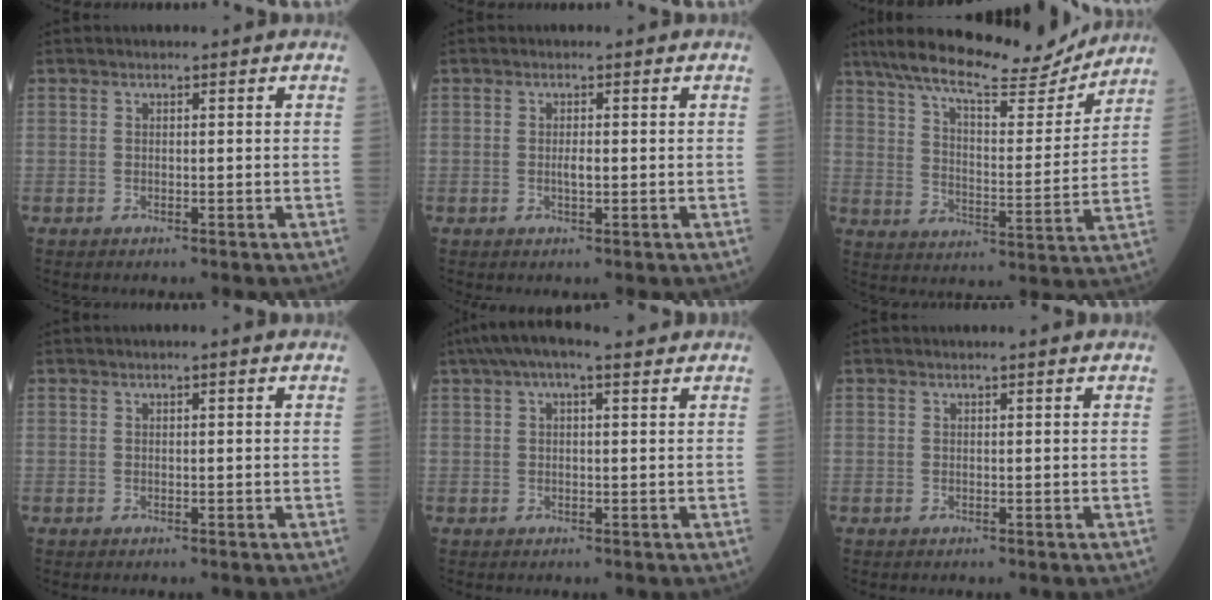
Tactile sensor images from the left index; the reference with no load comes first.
{"total": 1.4, "force": [-0.1, 0.3, 1.3], "torque": [-0.027, 0.000, -0.001]}
{"total": 19.3, "force": [16.8, 3.1, 9.0], "torque": [-0.159, 0.005, 0.254]}
{"total": 0.6, "force": [0.3, 0.0, 0.5], "torque": [-0.012, 0.003, 0.005]}
{"total": 7.6, "force": [5.3, 2.0, 5.0], "torque": [-0.092, 0.051, 0.087]}
{"total": 1.0, "force": [1.0, -0.1, 0.4], "torque": [-0.014, 0.001, 0.013]}